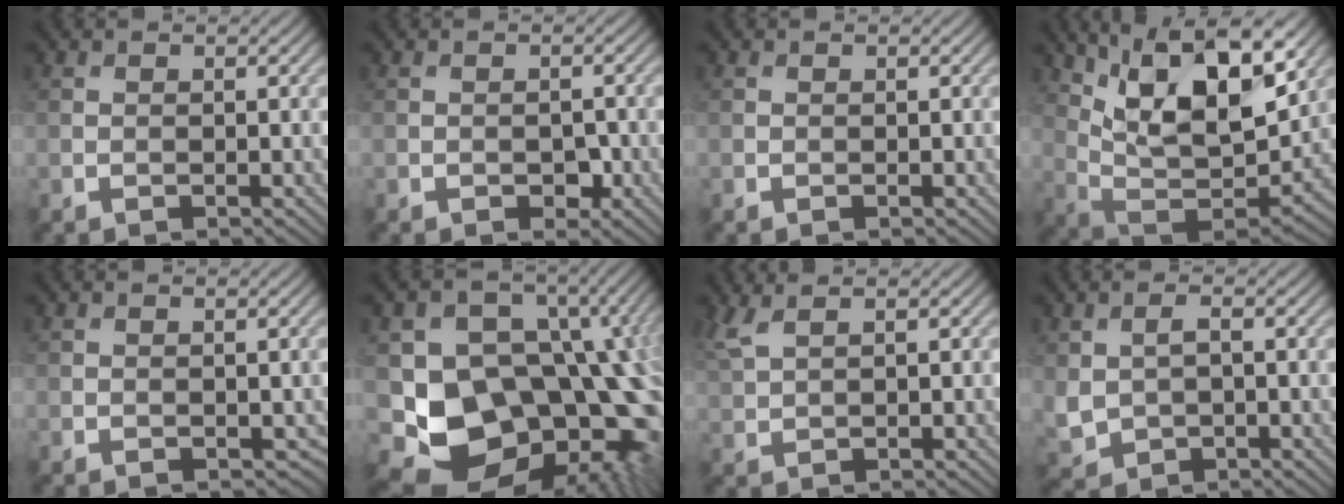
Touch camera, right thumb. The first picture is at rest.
{"total": 2.0, "force": [-0.8, 1.2, 1.4], "torque": [-0.020, -0.003, -0.012]}
{"total": 0.0}
{"total": 16.0, "force": [8.5, 6.8, 11.8], "torque": [-0.228, 0.007, 0.137]}
{"total": 0.9, "force": [-0.1, 0.7, 0.5], "torque": [-0.013, -0.007, 0.003]}
{"total": 17.7, "force": [-1.8, 13.5, 11.3], "torque": [-0.165, -0.051, 0.010]}
{"total": 3.2, "force": [2.0, 0.8, 2.3], "torque": [-0.068, 0.012, 0.049]}
{"total": 4.1, "force": [0.1, 2.8, 3.0], "torque": [-0.075, -0.007, 0.006]}